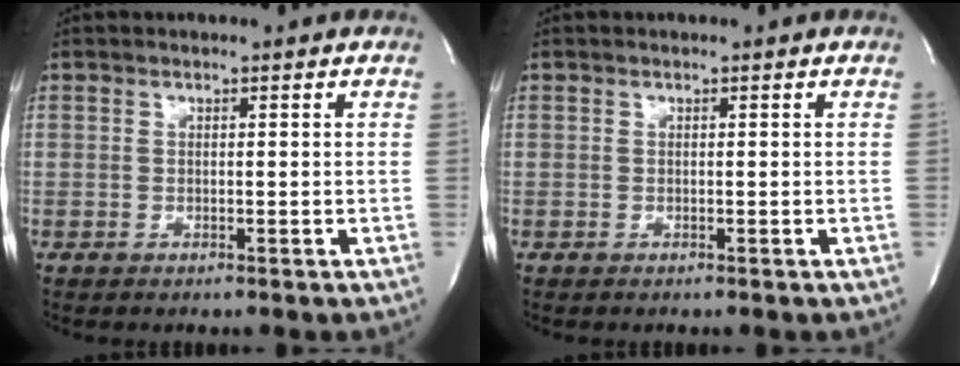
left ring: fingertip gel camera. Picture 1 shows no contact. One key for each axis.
{"total": 0.0}